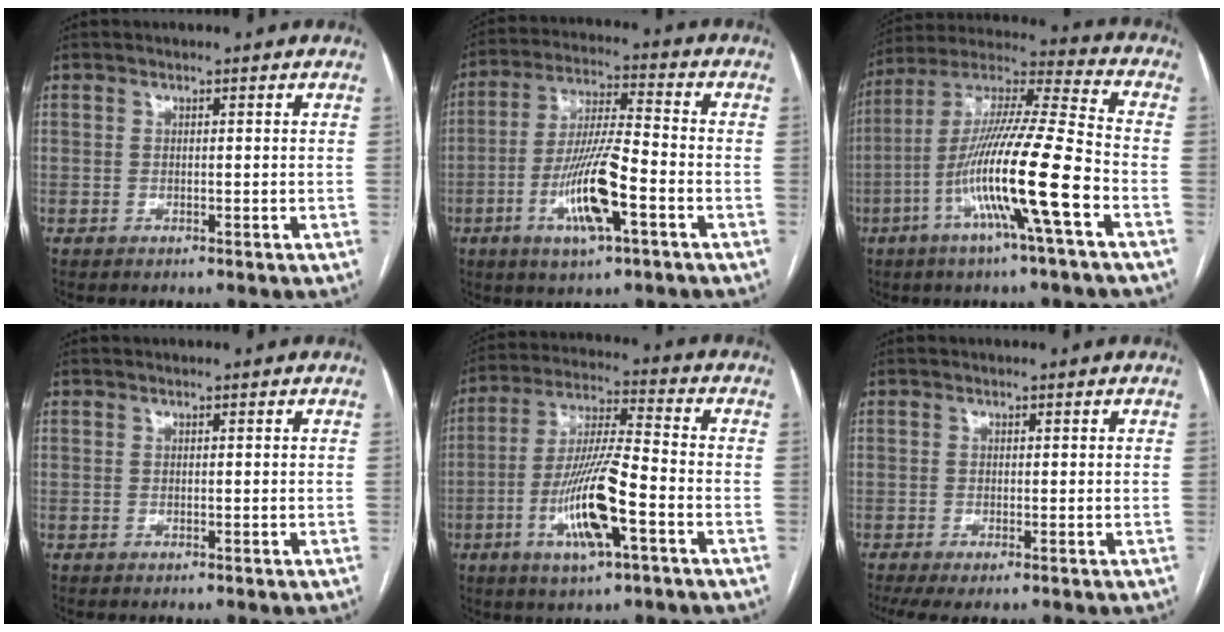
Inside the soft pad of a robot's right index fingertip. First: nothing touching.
{"total": 12.2, "force": [-4.6, 1.8, 11.1], "torque": [-0.219, -0.006, -0.083]}
{"total": 17.7, "force": [-6.2, -0.4, 16.5], "torque": [-0.315, -0.004, -0.121]}
{"total": 0.0}
{"total": 13.3, "force": [-4.8, 1.8, 12.3], "torque": [-0.245, -0.007, -0.086]}
{"total": 3.3, "force": [-1.7, 1.1, 2.7], "torque": [-0.051, -0.008, -0.029]}